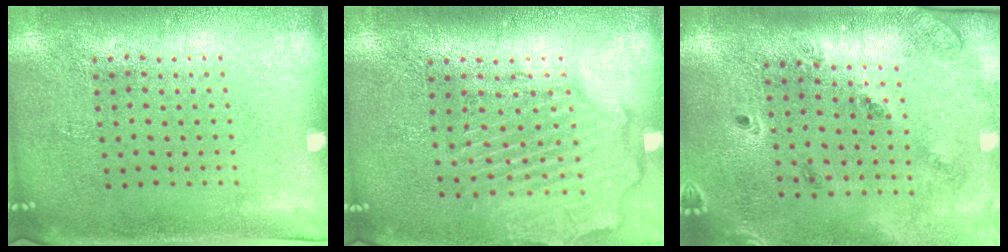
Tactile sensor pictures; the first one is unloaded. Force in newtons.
{"total": 2.6, "press": 2.2, "slide": 1.3}
{"total": 1.4, "press": 1.3, "slide": 0.2}